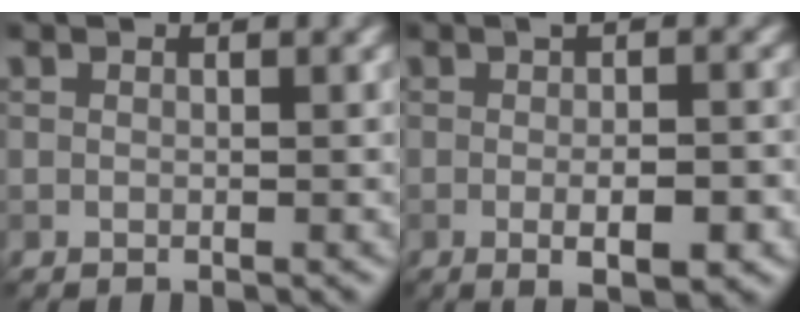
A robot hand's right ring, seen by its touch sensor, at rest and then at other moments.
{"total": 5.5, "force": [-1.0, 1.5, 5.2], "torque": [-0.065, -0.006, -0.013]}